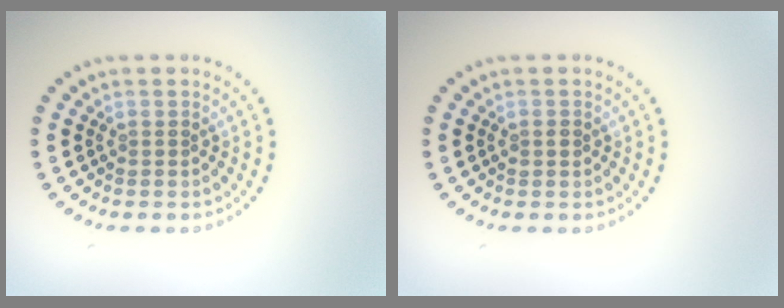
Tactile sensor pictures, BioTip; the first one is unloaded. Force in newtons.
{"total": 1.0, "press": 0.9, "slide": 0.3}